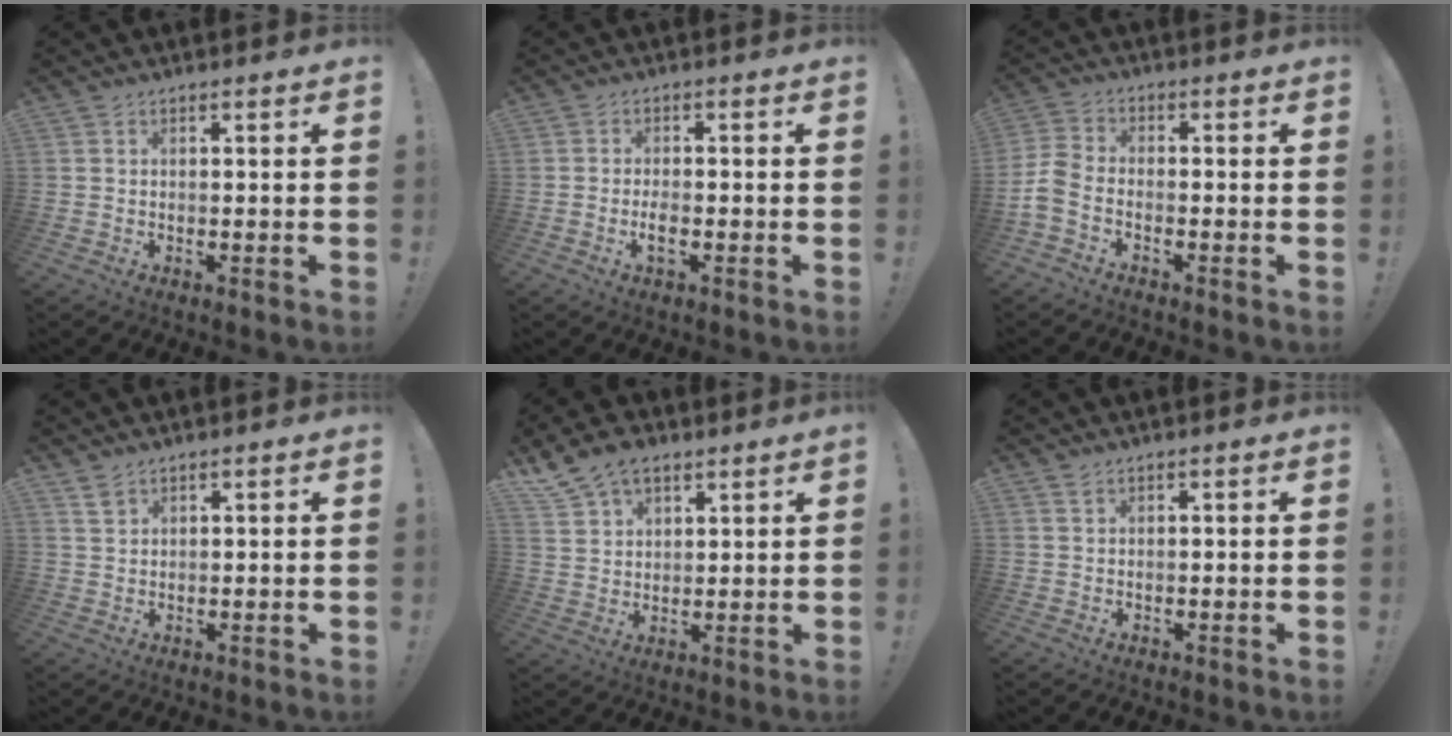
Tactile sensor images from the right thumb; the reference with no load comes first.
{"total": 3.0, "force": [-1.4, 0.8, 2.5], "torque": [-0.060, 0.000, -0.027]}
{"total": 6.7, "force": [-3.4, 3.8, 4.3], "torque": [-0.101, 0.015, -0.058]}
{"total": 2.5, "force": [2.0, 1.2, 1.0], "torque": [-0.012, -0.012, 0.036]}
{"total": 9.4, "force": [6.8, 5.1, 3.8], "torque": [-0.073, -0.033, 0.135]}
{"total": 0.9, "force": [0.7, 0.2, 0.4], "torque": [-0.003, -0.004, 0.013]}